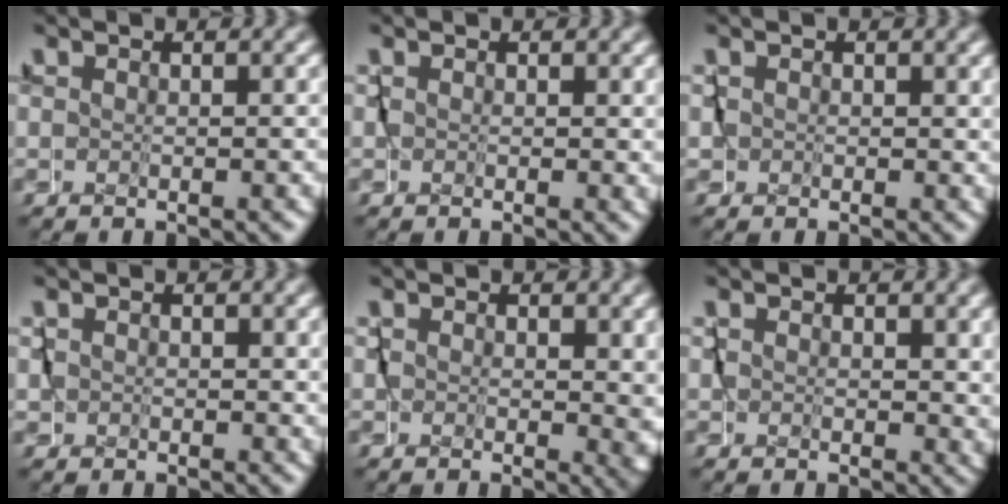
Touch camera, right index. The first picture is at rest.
{"total": 0.6, "force": [0.1, 0.4, 0.5], "torque": [-0.006, -0.004, 0.002]}
{"total": 2.4, "force": [-0.1, 2.2, 1.0], "torque": [-0.027, -0.005, -0.005]}
{"total": 1.9, "force": [0.0, 1.7, 0.9], "torque": [-0.020, -0.003, -0.002]}
{"total": 2.2, "force": [0.4, 1.1, 1.9], "torque": [-0.015, -0.011, 0.008]}
{"total": 1.3, "force": [0.3, 1.0, 0.9], "torque": [-0.011, -0.006, 0.006]}